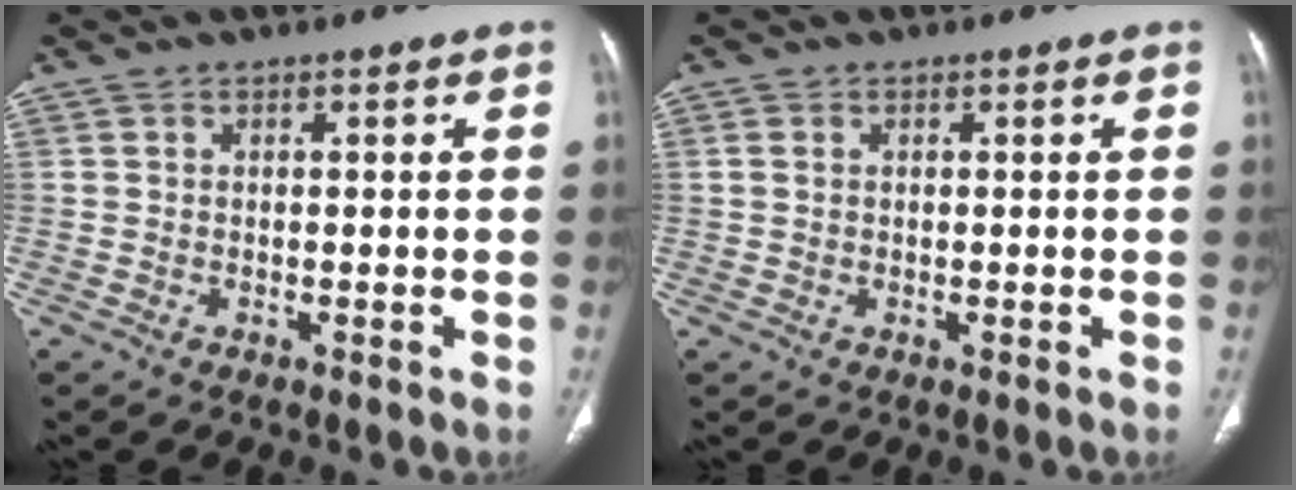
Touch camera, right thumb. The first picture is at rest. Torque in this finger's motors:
{"motor_torque": [-0.23, 0.14, -0.12, 0.08, -0.01]}